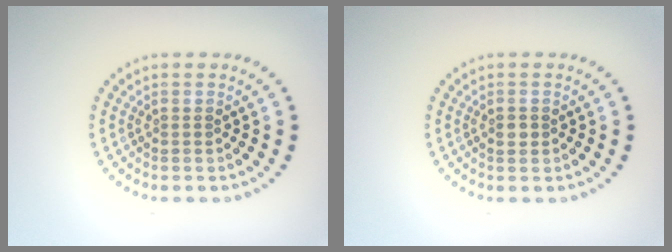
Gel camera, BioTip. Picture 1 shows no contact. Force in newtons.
{"total": 1.2, "press": 1.2, "slide": 0.2}